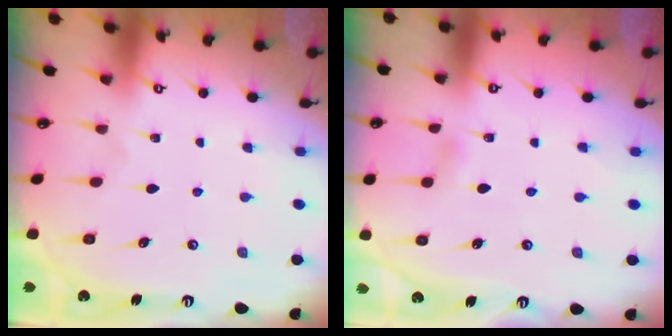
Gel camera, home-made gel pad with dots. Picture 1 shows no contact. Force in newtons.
{"total": 2.2, "press": 2.2, "slide": 0.3}